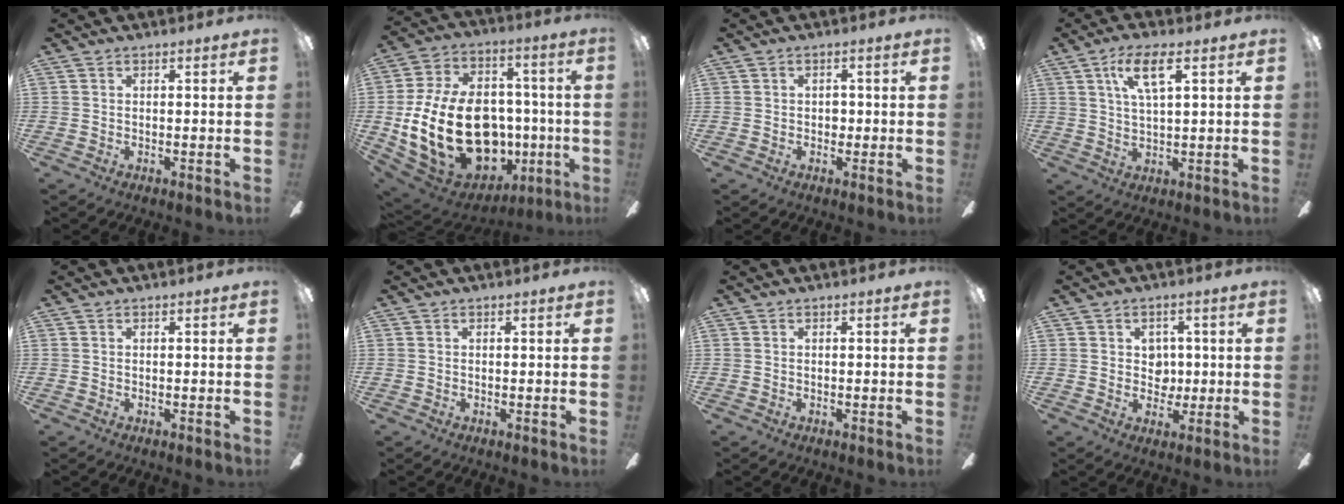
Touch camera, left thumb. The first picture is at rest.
{"total": 26.9, "force": [-3.7, 18.0, 19.5], "torque": [-0.396, 0.011, -0.032]}
{"total": 2.1, "force": [0.0, 1.6, 1.3], "torque": [-0.026, 0.007, -0.002]}
{"total": 8.6, "force": [4.2, 2.7, 7.0], "torque": [-0.128, -0.001, 0.069]}
{"total": 0.0}
{"total": 0.0}
{"total": 0.0}
{"total": 4.5, "force": [0.7, 4.0, 1.9], "torque": [-0.023, 0.001, 0.009]}